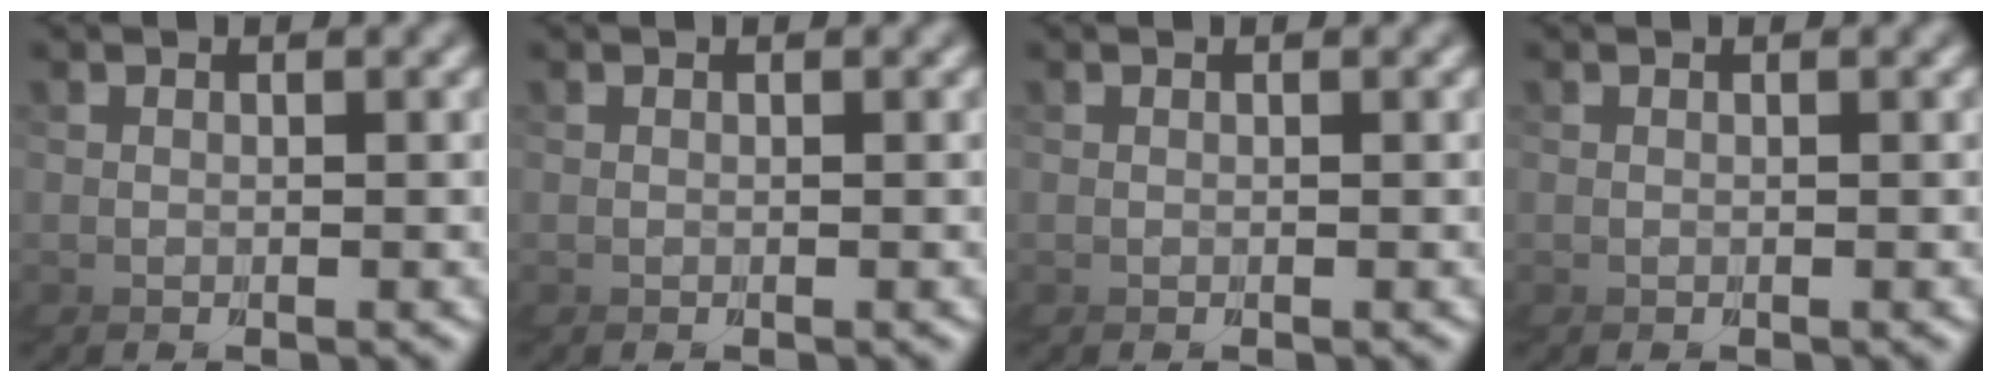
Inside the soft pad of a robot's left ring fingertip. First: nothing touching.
{"total": 0.0}
{"total": 0.0}
{"total": 0.0}